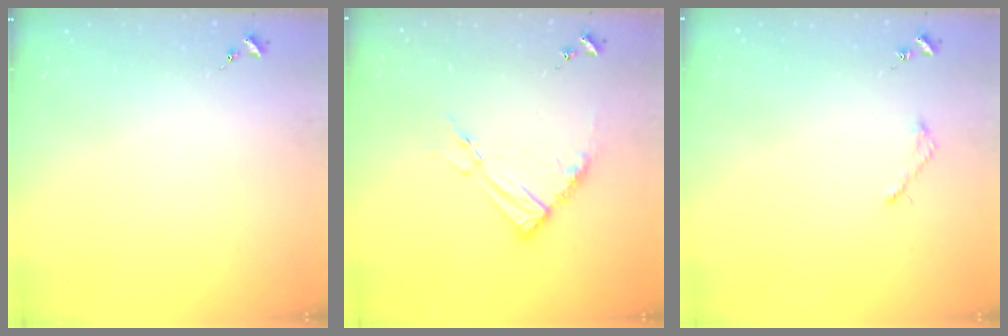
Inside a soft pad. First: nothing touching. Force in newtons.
{"total": 10.3, "press": 10.2, "slide": 1.0}
{"total": 3.1, "press": 3.0, "slide": 0.3}